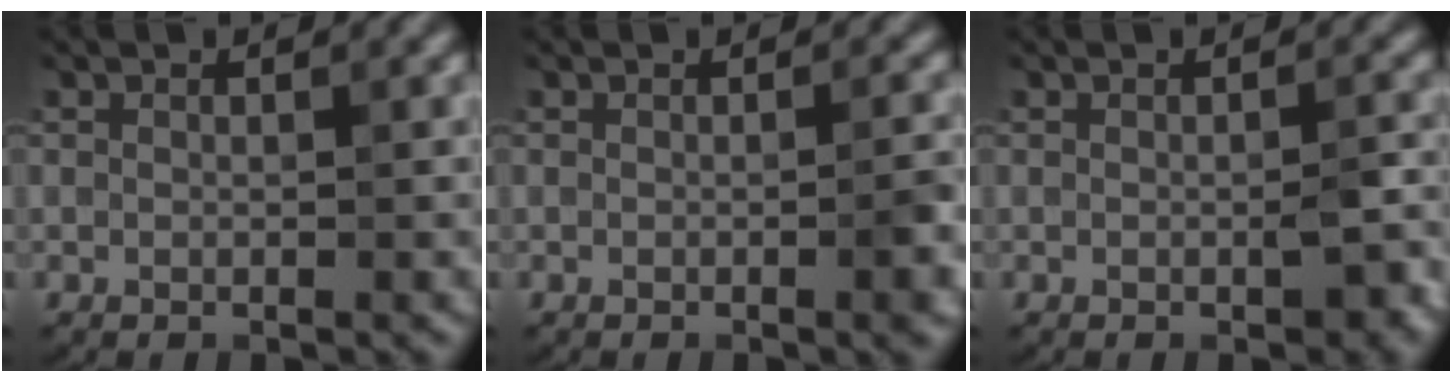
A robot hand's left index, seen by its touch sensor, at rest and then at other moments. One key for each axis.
{"total": 2.1, "fx": -0.5, "fy": 0.4, "fz": 2.0, "tx": -0.023, "ty": 0.002, "tz": -0.007}
{"total": 2.0, "fx": -0.6, "fy": 0.6, "fz": 1.8, "tx": -0.025, "ty": -0.002, "tz": -0.006}